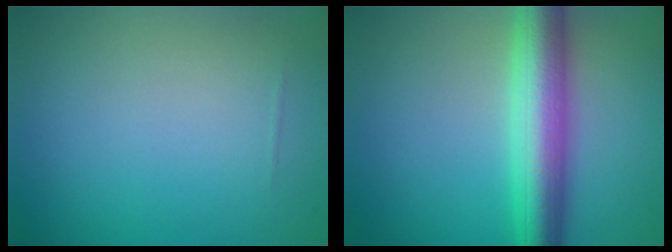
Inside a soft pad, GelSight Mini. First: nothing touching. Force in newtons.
{"total": 7.1, "press": 7.1, "slide": 0.2}